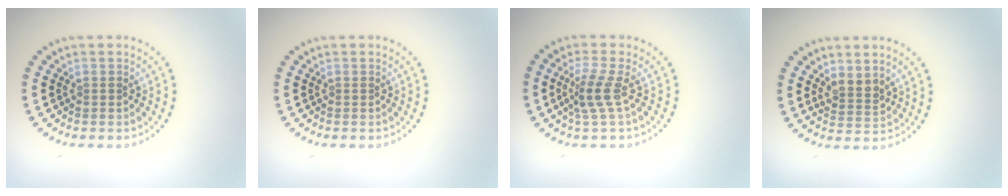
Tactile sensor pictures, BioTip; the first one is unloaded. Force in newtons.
{"total": 0.0}
{"total": 2.4, "press": 1.8, "slide": 1.5}
{"total": 2.0, "press": 1.7, "slide": 1.1}